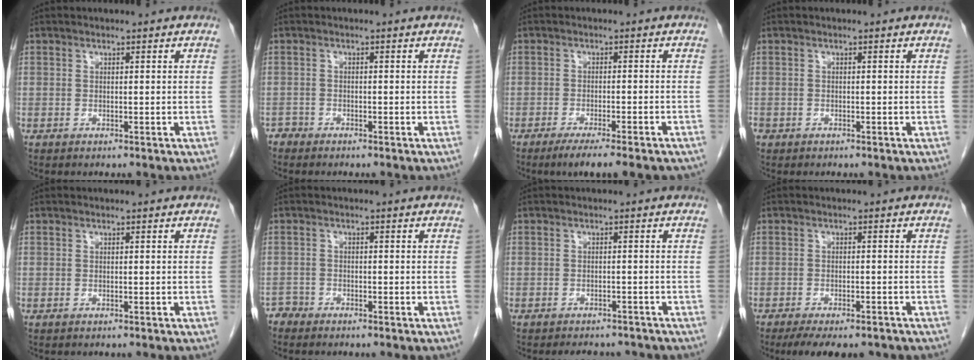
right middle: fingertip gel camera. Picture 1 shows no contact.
{"total": 1.1, "force": [-1.0, 0.4, -0.4], "torque": [0.011, 0.000, -0.019]}
{"total": 10.4, "force": [-8.1, 1.3, 6.3], "torque": [-0.070, -0.012, -0.111]}
{"total": 1.3, "force": [-0.7, 1.0, 0.3], "torque": [-0.008, 0.001, -0.012]}
{"total": 0.0}
{"total": 1.5, "force": [-1.3, 0.3, -0.6], "torque": [0.018, -0.001, -0.027]}
{"total": 5.7, "force": [-5.2, 2.0, 1.3], "torque": [-0.013, 0.000, -0.060]}
{"total": 9.7, "force": [-7.8, 3.2, 4.9], "torque": [-0.067, -0.007, -0.105]}